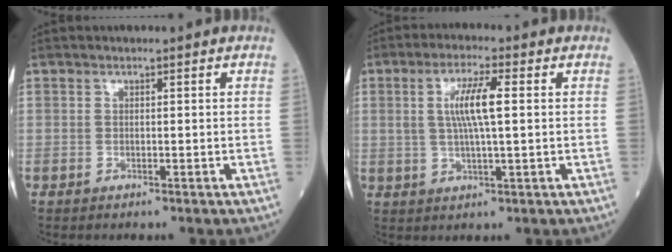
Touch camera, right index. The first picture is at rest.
{"total": 7.0, "force": [1.2, 0.7, 6.8], "torque": [-0.135, 0.005, 0.023]}